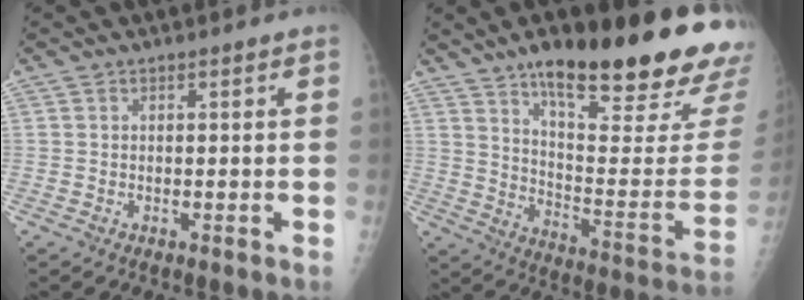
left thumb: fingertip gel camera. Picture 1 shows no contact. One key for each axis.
{"total": 29.1, "fx": 19.1, "fy": 7.0, "fz": 20.8, "tx": -0.254, "ty": -0.079, "tz": 0.282}